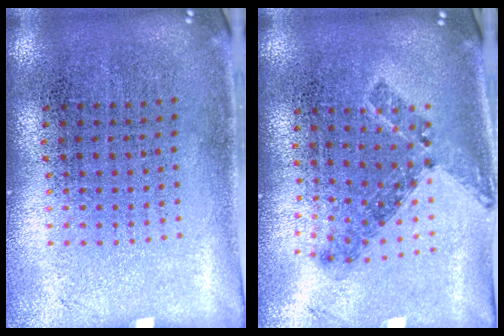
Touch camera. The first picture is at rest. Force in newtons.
{"total": 0.8, "press": 0.7, "slide": 0.5}